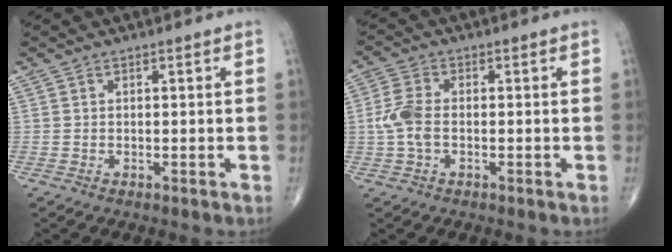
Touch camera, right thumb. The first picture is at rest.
{"total": 5.4, "force": [-0.6, 3.0, 4.4], "torque": [-0.109, 0.012, -0.016]}